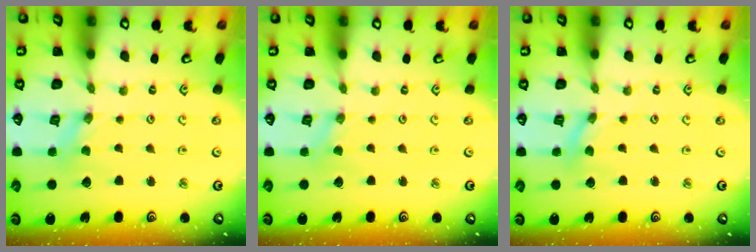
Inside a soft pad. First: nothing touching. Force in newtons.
{"total": 0.0}
{"total": 0.0}